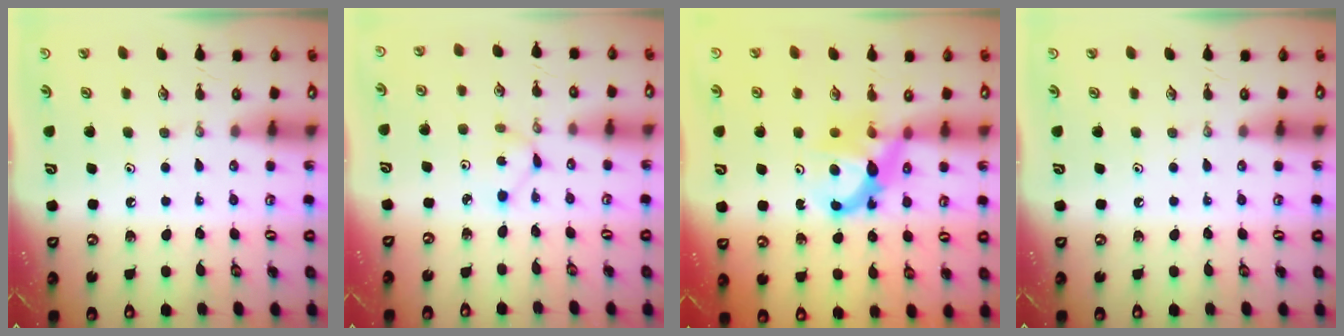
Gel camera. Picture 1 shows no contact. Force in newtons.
{"total": 1.5, "press": 1.5, "slide": 0.2}
{"total": 7.1, "press": 7.1, "slide": 0.3}
{"total": 0.0}